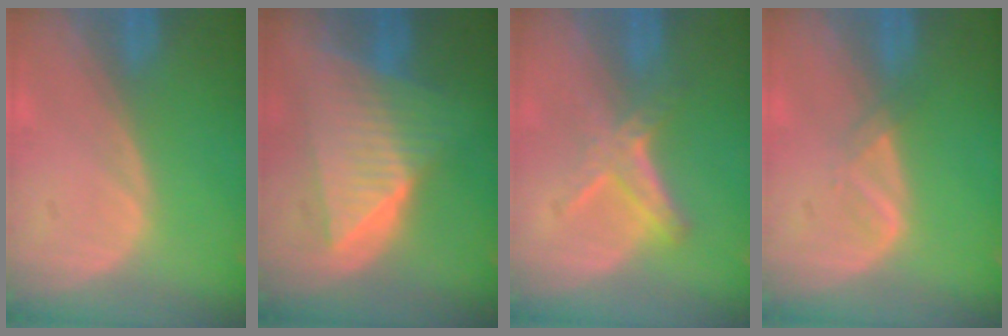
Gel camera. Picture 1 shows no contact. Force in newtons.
{"total": 9.2, "press": 9.2, "slide": 0.5}
{"total": 4.9, "press": 4.8, "slide": 0.8}
{"total": 1.8, "press": 1.7, "slide": 0.3}